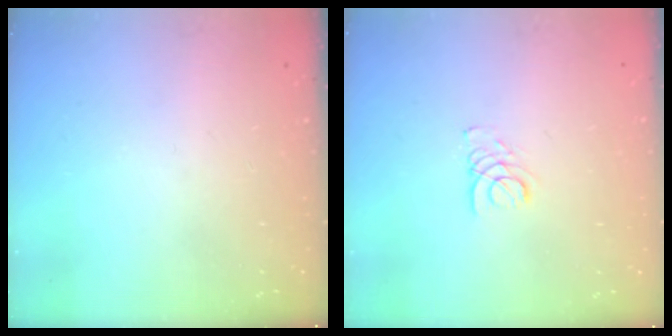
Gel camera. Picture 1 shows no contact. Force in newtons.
{"total": 1.9, "press": 1.9, "slide": 0.2}